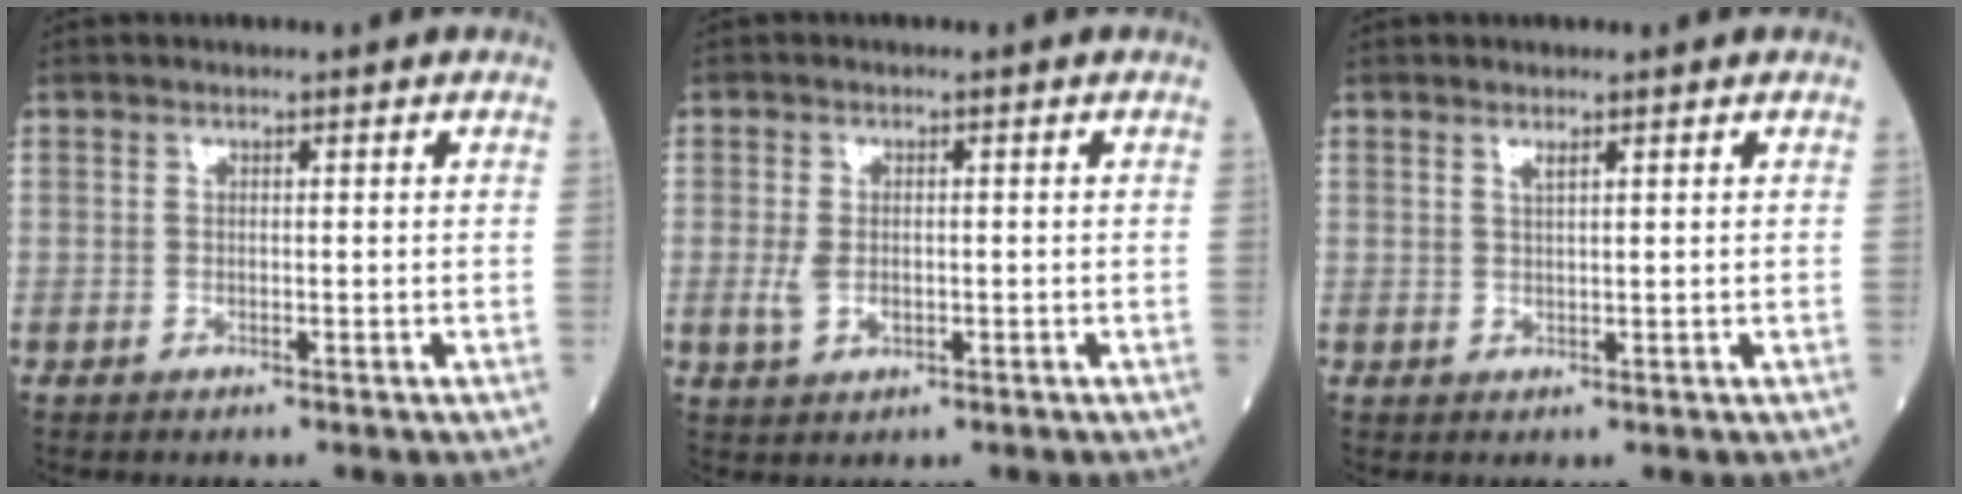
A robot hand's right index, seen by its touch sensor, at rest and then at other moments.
{"total": 3.1, "force": [-0.6, 1.8, 2.5], "torque": [-0.057, -0.003, -0.006]}
{"total": 1.1, "force": [0.7, 0.0, 0.8], "torque": [-0.018, -0.003, 0.013]}